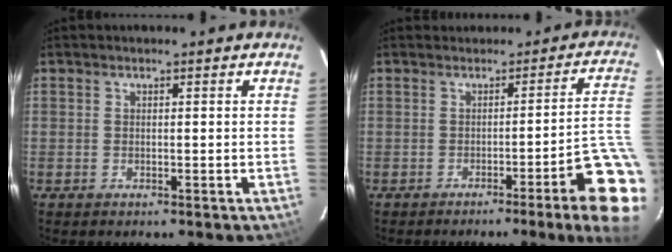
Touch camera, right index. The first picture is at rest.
{"total": 9.5, "force": [-5.9, -0.8, 7.4], "torque": [-0.038, 0.006, -0.070]}